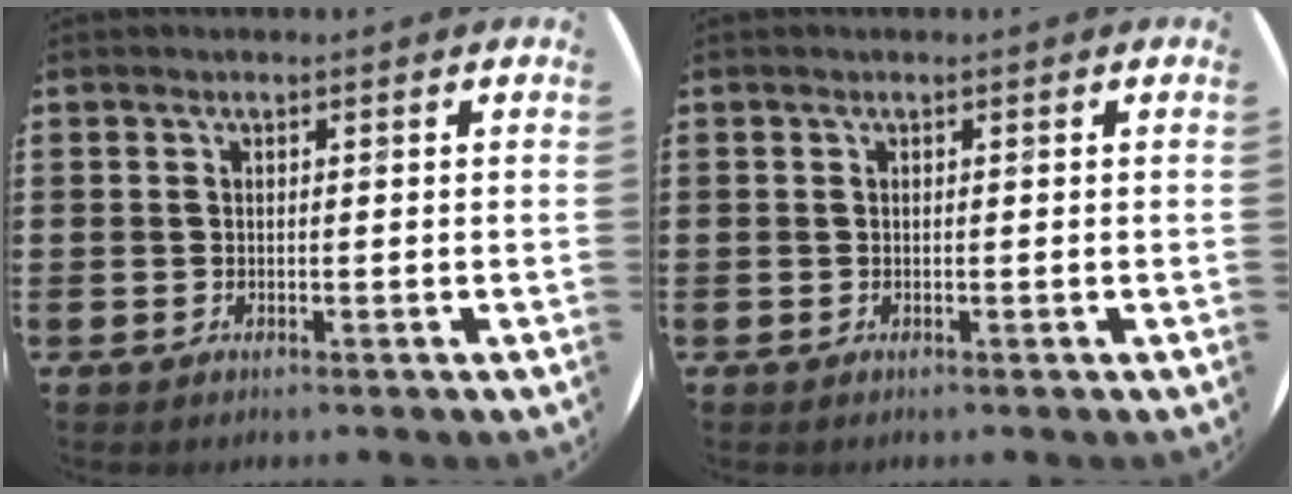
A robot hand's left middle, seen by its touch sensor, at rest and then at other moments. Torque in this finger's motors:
{"motor_torque": [0.00, 0.00, 0.00, 0.00]}